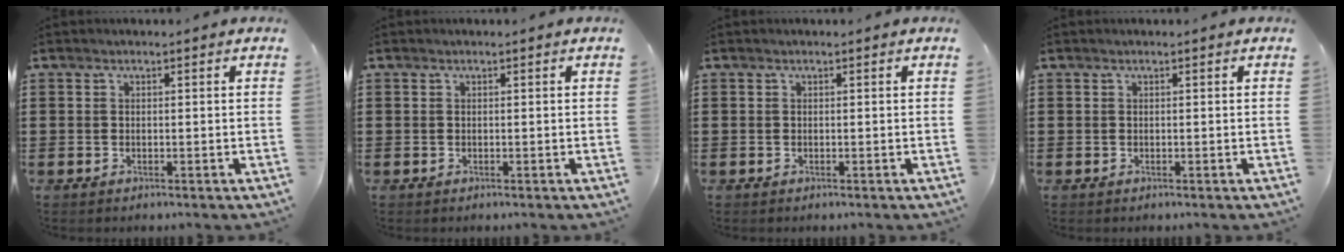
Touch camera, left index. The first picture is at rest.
{"total": 0.0}
{"total": 0.0}
{"total": 0.0}